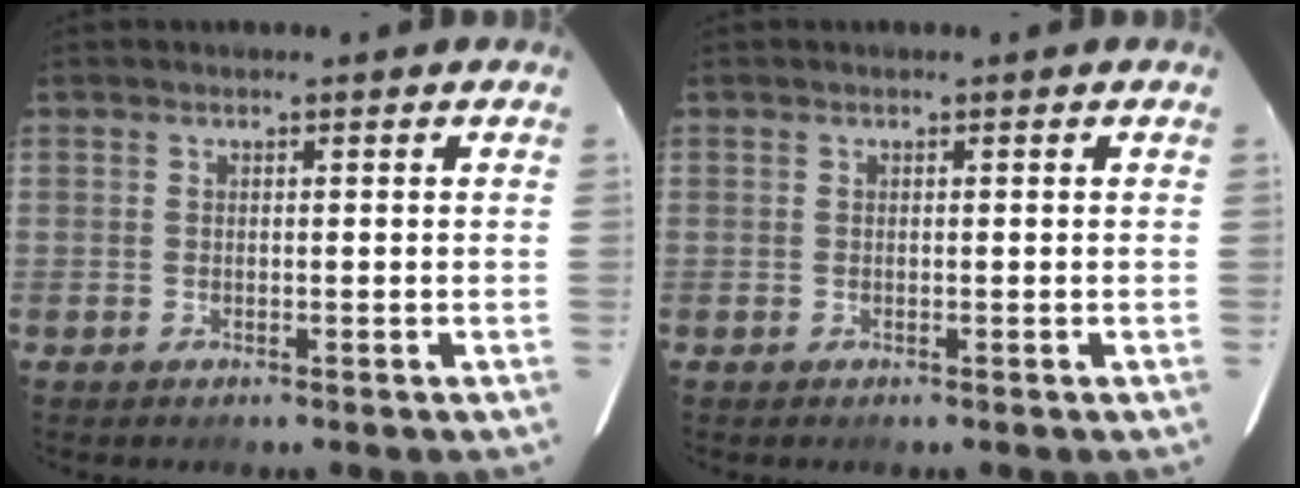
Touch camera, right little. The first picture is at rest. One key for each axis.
{"total": 0.0}